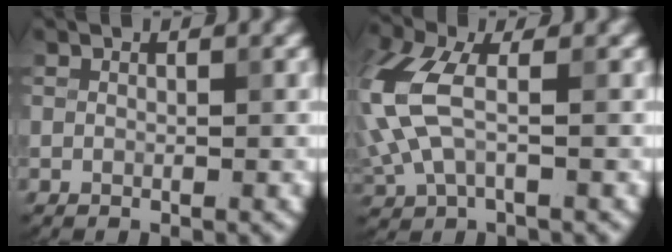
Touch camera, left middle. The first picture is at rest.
{"total": 6.5, "force": [0.2, 3.3, 5.6], "torque": [-0.155, 0.007, -0.005]}